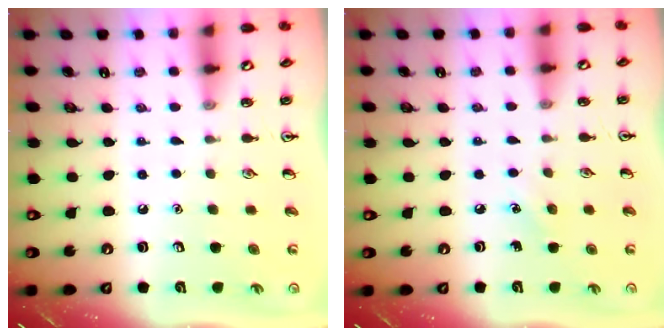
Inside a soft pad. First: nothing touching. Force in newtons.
{"total": 3.5, "press": 3.3, "slide": 1.2}